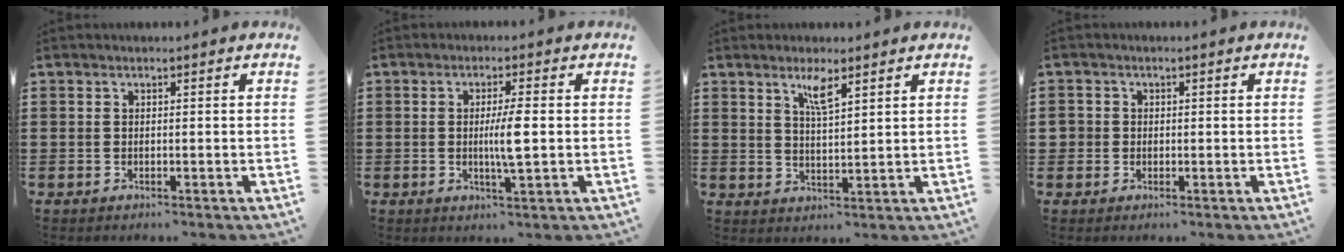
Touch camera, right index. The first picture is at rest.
{"total": 4.7, "force": [-0.2, 0.3, 4.7], "torque": [-0.090, -0.008, -0.009]}
{"total": 3.7, "force": [2.5, 0.6, 2.7], "torque": [-0.052, 0.000, 0.041]}
{"total": 1.3, "force": [-0.1, 1.3, 0.2], "torque": [-0.008, 0.006, -0.004]}